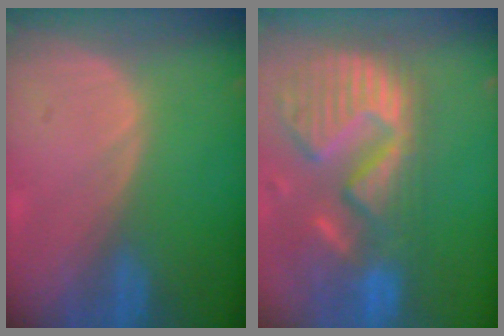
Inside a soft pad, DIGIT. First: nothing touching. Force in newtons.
{"total": 14.3, "press": 11.9, "slide": 7.9}